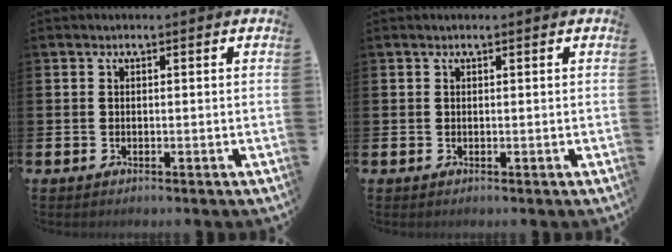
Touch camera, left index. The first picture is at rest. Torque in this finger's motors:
{"motor_torque": [0.87, -1.26, 0.01, 0.01]}